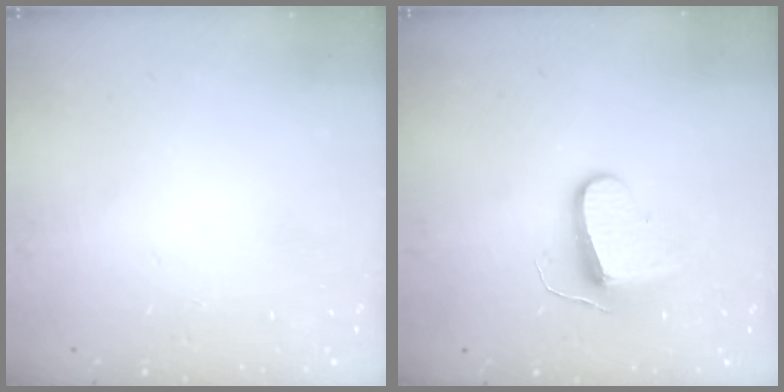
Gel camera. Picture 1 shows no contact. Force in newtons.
{"total": 8.7, "press": 8.7, "slide": 0.5}